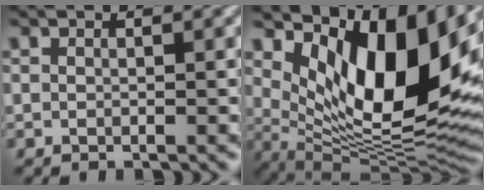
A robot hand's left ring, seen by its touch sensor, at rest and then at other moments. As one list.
[{"total": 14.3, "force": [4.7, 6.2, 12.0], "torque": [-0.191, -0.013, 0.091]}]